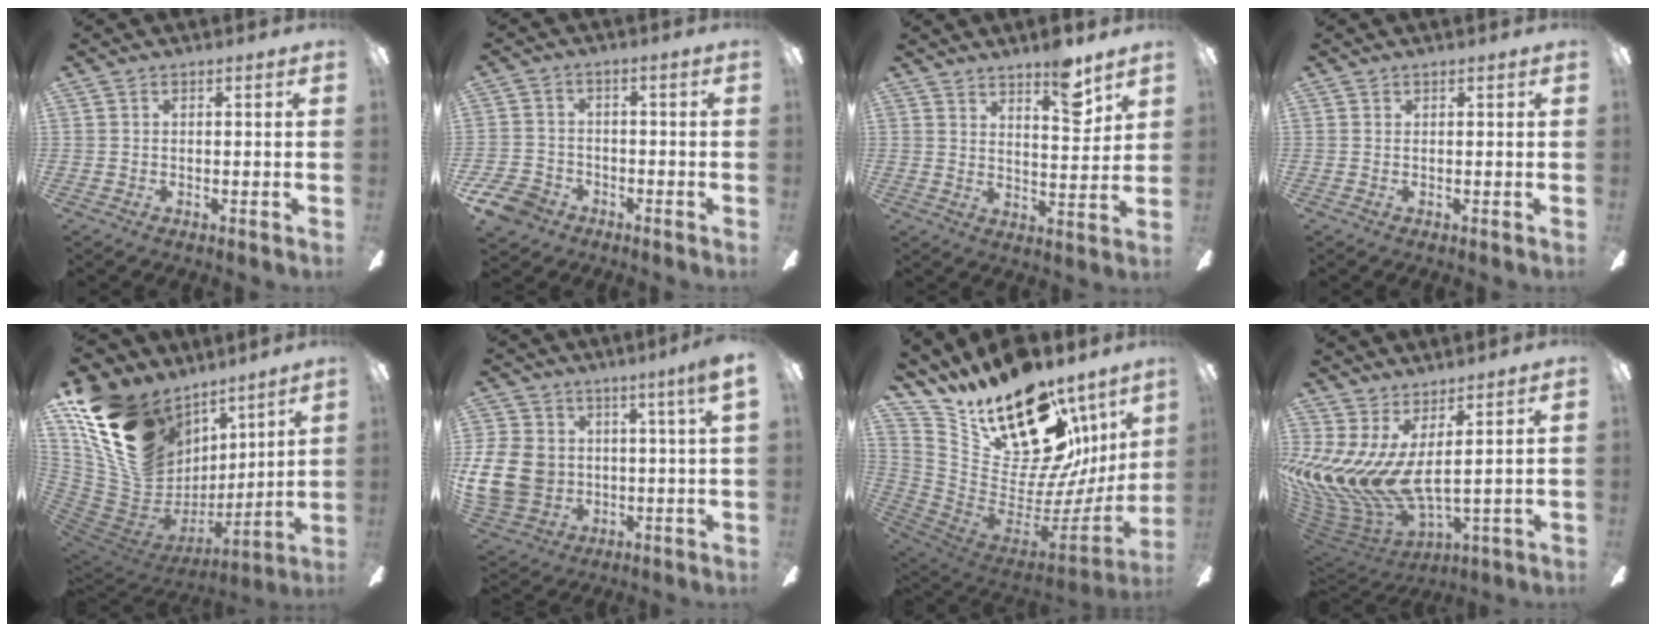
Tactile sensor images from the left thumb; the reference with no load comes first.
{"total": 7.3, "force": [-4.6, 5.1, 2.3], "torque": [-0.061, 0.031, -0.090]}
{"total": 9.5, "force": [7.1, 2.3, 5.9], "torque": [-0.075, -0.041, 0.115]}
{"total": 0.0}
{"total": 21.1, "force": [10.8, 15.2, 9.9], "torque": [-0.207, -0.058, 0.225]}
{"total": 14.3, "force": [2.6, 9.4, 10.4], "torque": [-0.223, -0.012, 0.049]}
{"total": 23.9, "force": [15.9, 11.2, 13.9], "torque": [-0.228, -0.121, 0.300]}
{"total": 11.1, "force": [2.6, 5.4, 9.4], "torque": [-0.236, -0.062, 0.049]}